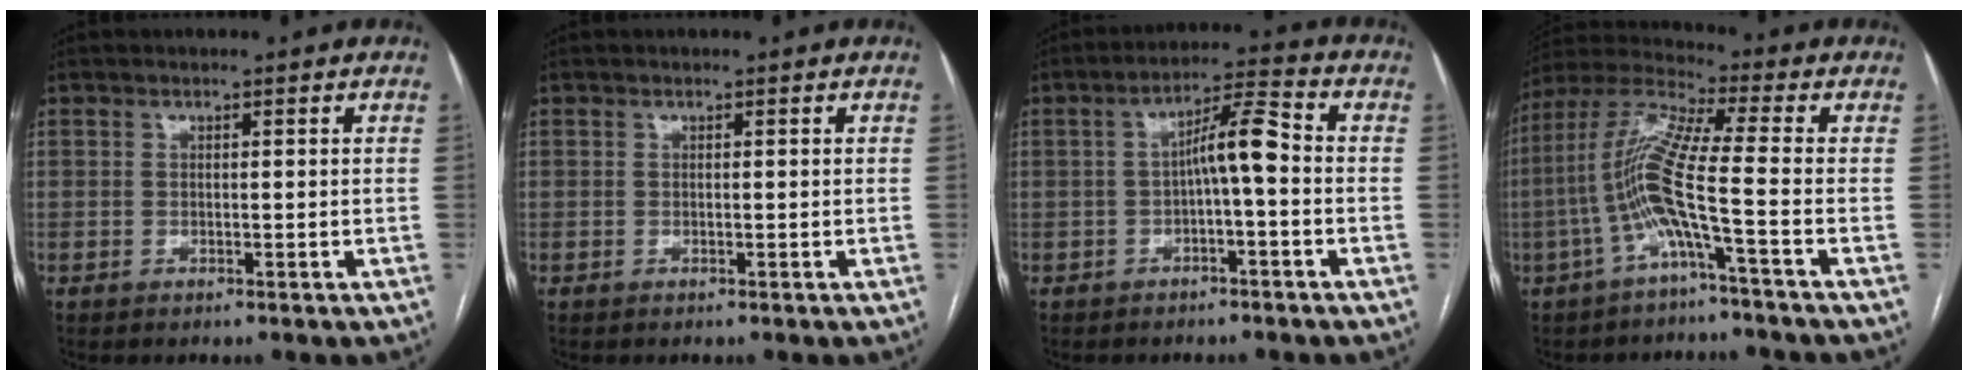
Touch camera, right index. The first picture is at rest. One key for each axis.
{"total": 0.0}
{"total": 6.4, "fx": -0.7, "fy": 0.8, "fz": 6.3, "tx": -0.104, "ty": 0.025, "tz": -0.012}
{"total": 10.7, "fx": -3.1, "fy": -0.7, "fz": 10.2, "tx": -0.220, "ty": 0.014, "tz": -0.070}